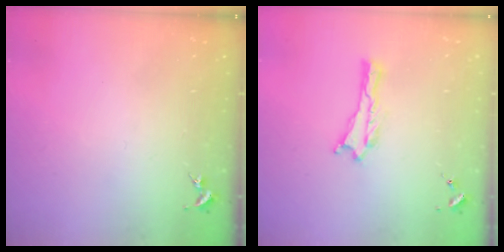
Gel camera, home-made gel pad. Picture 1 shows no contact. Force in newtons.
{"total": 0.0}